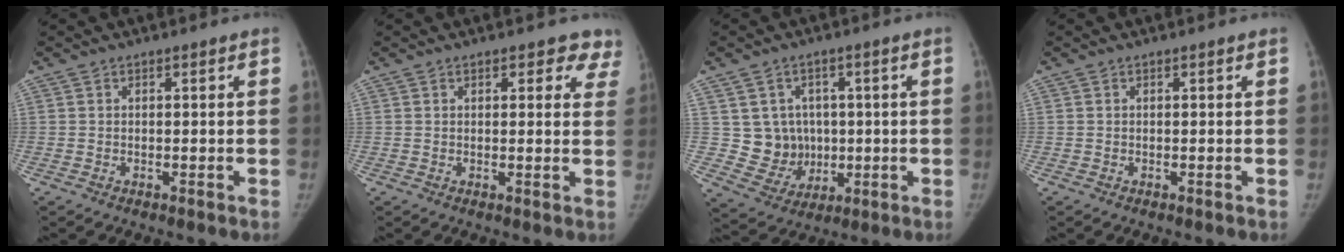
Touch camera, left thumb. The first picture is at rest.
{"total": 6.1, "force": [4.6, 3.0, 2.6], "torque": [0.019, -0.013, 0.036]}
{"total": 8.6, "force": [0.9, 8.0, 3.0], "torque": [-0.006, -0.001, 0.031]}
{"total": 0.0}